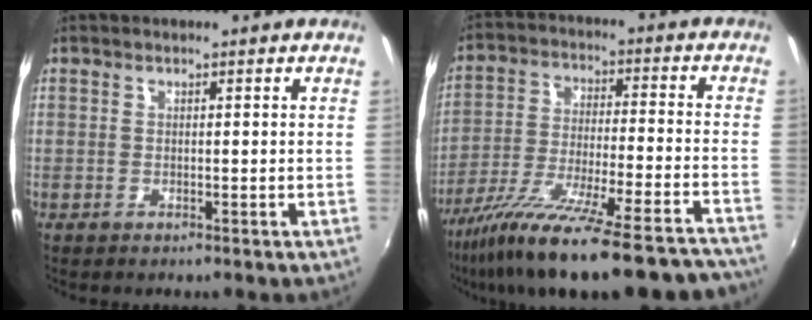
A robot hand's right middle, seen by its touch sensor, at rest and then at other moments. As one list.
[{"total": 26.9, "force": [-22.7, 3.9, 14.0], "torque": [-0.241, -0.072, -0.338]}]